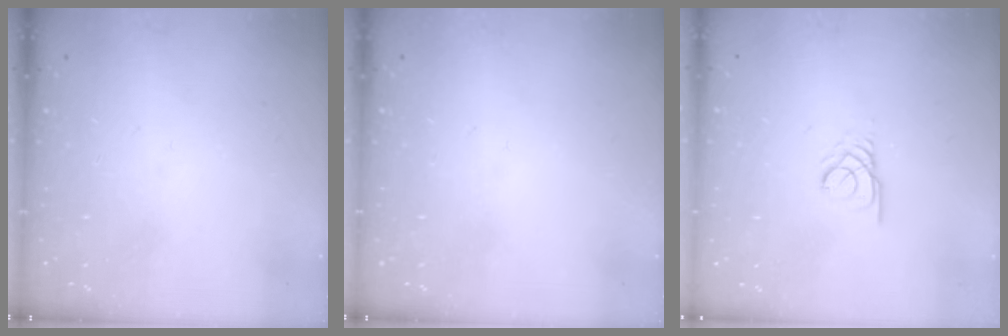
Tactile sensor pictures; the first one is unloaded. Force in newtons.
{"total": 0.0}
{"total": 2.5, "press": 2.5, "slide": 0.2}